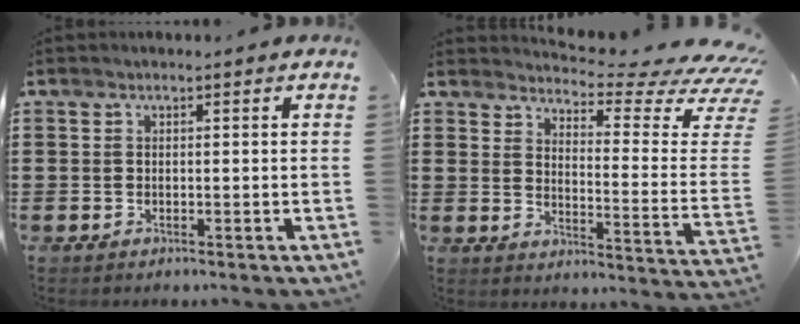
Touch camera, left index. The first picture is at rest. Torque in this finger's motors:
{"motor_torque": [2.14, 0.00, 0.40, 0.03]}